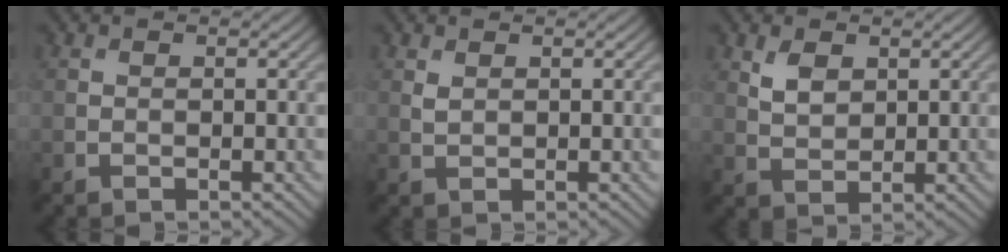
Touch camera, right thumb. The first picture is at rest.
{"total": 0.9, "force": [0.6, 0.4, 0.5], "torque": [-0.018, -0.002, 0.015]}
{"total": 3.0, "force": [1.6, 1.8, 1.8], "torque": [-0.042, -0.004, 0.034]}